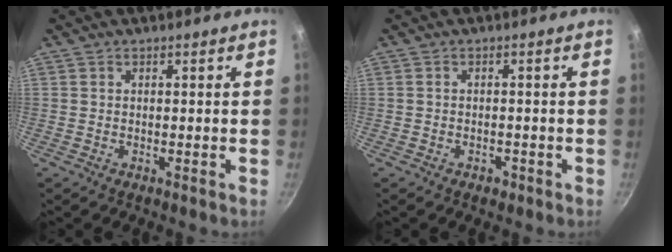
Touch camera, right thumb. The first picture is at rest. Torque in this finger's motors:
{"motor_torque": [-0.13, 0.04, -0.29, 0.02, -0.02]}